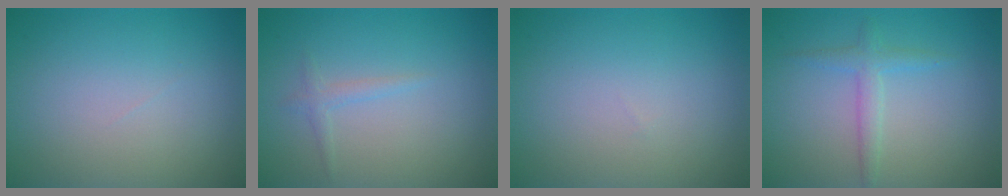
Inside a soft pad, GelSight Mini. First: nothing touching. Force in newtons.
{"total": 0.6, "press": 0.6, "slide": 0.1}
{"total": 0.0}
{"total": 1.8, "press": 1.8, "slide": 0.1}